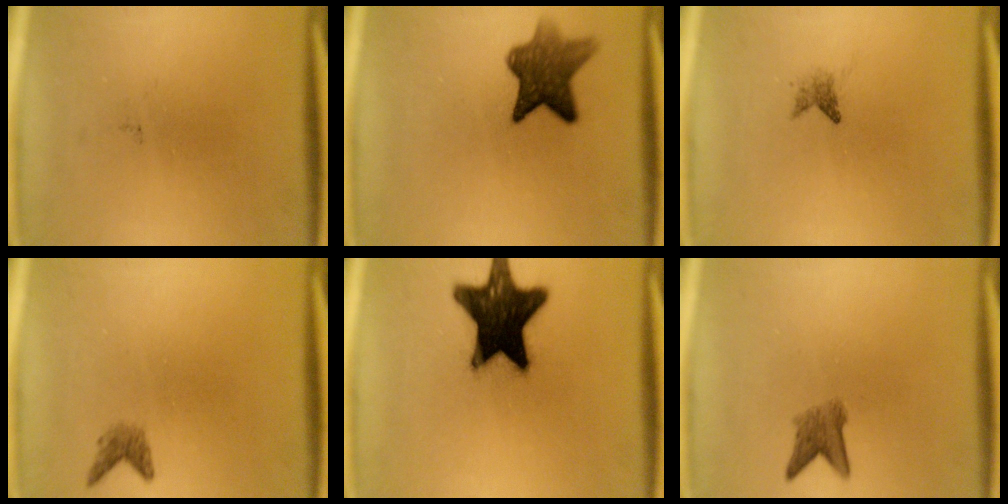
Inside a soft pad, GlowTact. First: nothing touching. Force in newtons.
{"total": 8.3}
{"total": 1.2}
{"total": 1.5}
{"total": 18.9}
{"total": 3.0}